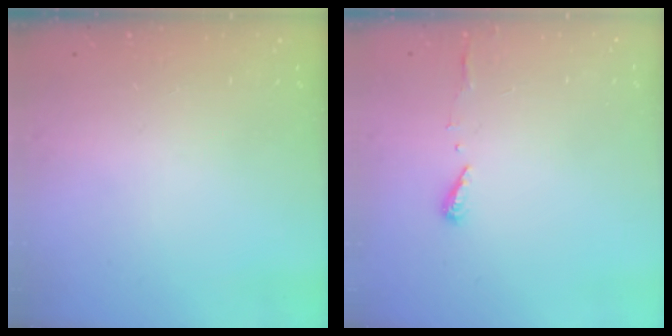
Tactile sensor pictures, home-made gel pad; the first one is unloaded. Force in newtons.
{"total": 6.3, "press": 6.3, "slide": 0.5}